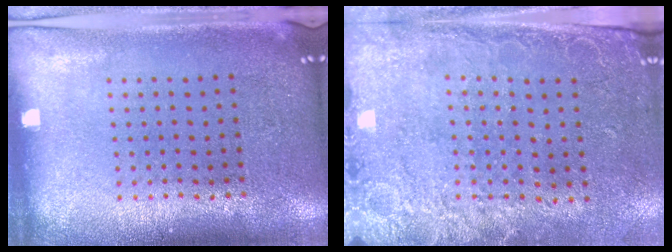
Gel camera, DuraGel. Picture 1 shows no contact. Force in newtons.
{"total": 2.6, "press": 2.1, "slide": 1.4}